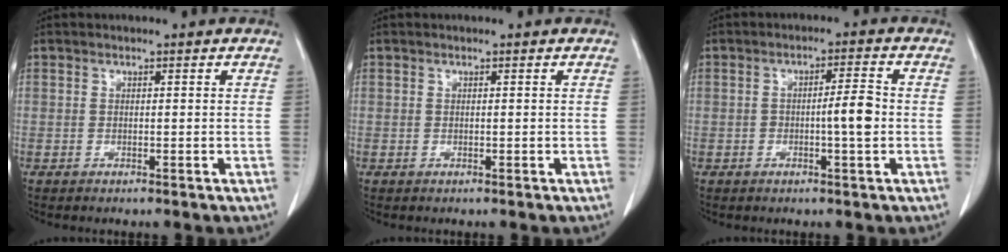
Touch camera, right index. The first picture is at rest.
{"total": 0.0}
{"total": 4.2, "force": [-0.8, 0.4, 4.1], "torque": [-0.064, 0.005, -0.012]}